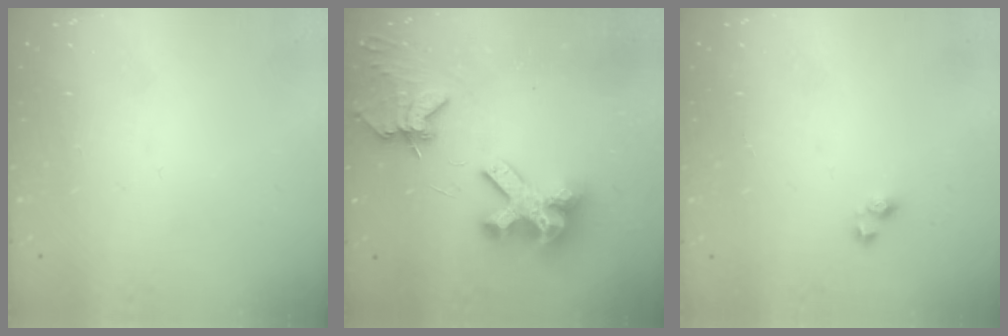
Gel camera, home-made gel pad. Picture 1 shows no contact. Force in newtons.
{"total": 9.9, "press": 9.8, "slide": 1.1}
{"total": 2.8, "press": 2.8, "slide": 0.3}